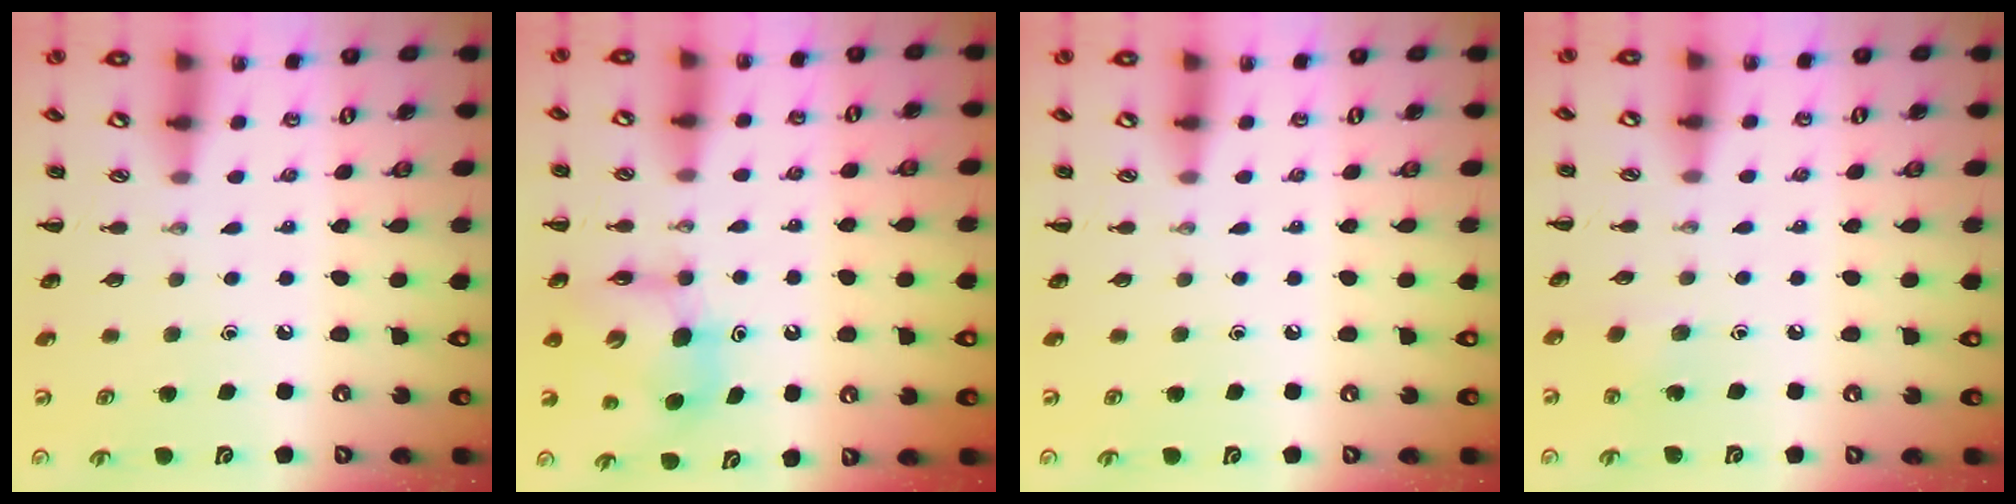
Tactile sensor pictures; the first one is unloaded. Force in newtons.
{"total": 7.3, "press": 7.3, "slide": 0.3}
{"total": 0.0}
{"total": 3.5, "press": 3.3, "slide": 1.1}